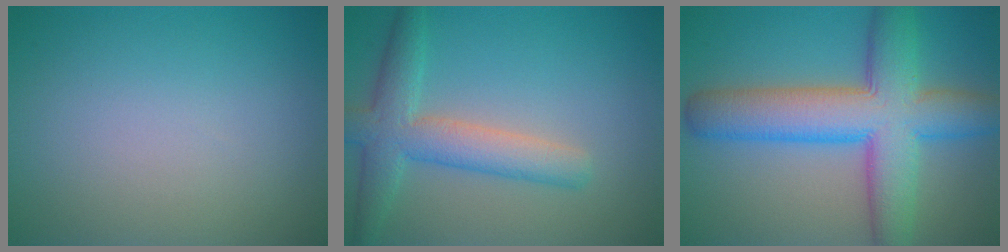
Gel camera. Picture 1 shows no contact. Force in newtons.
{"total": 5.0, "press": 5.0, "slide": 0.3}
{"total": 9.9, "press": 9.9, "slide": 0.2}